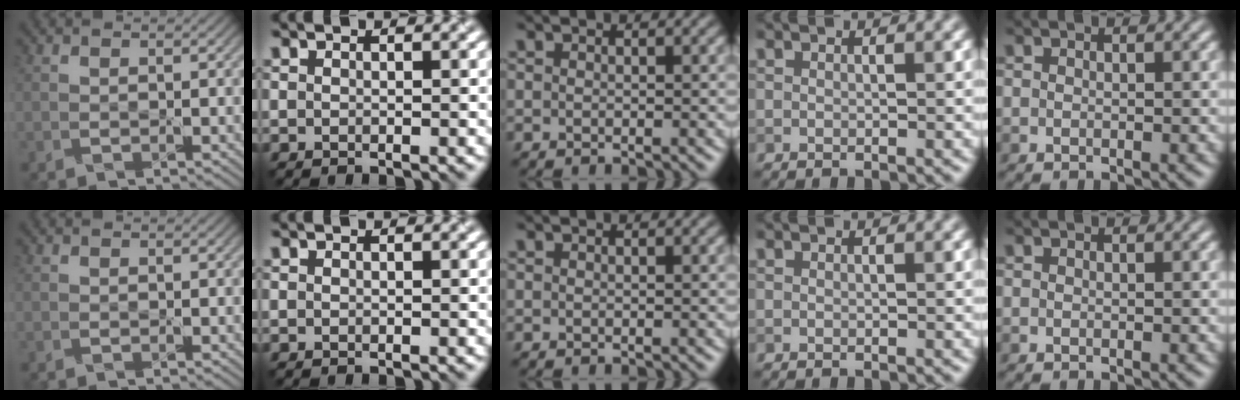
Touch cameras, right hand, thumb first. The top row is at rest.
{}